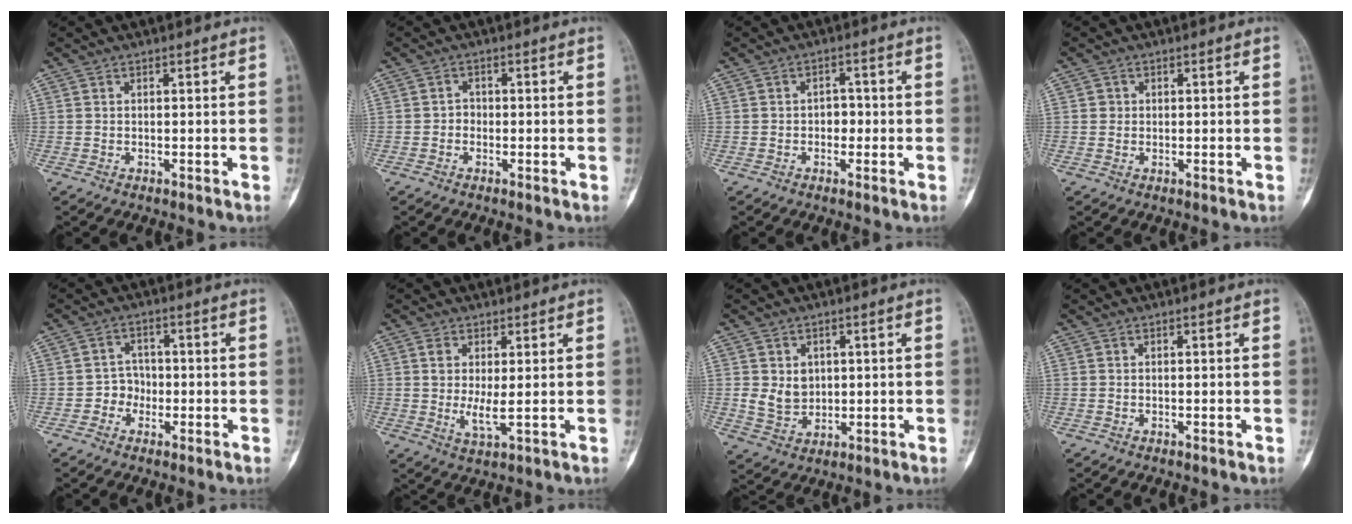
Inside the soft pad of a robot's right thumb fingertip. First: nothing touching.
{"total": 1.4, "force": [-0.5, 1.2, 0.5], "torque": [0.005, 0.007, -0.014]}
{"total": 2.6, "force": [-0.5, 2.0, 1.6], "torque": [0.001, 0.011, -0.014]}
{"total": 1.3, "force": [0.1, 1.2, 0.2], "torque": [0.008, 0.004, 0.000]}
{"total": 3.5, "force": [-1.2, 3.1, 1.0], "torque": [0.009, 0.014, -0.031]}
{"total": 4.5, "force": [0.4, 1.4, 4.2], "torque": [-0.087, -0.012, 0.009]}
{"total": 5.7, "force": [0.9, 4.7, 3.1], "torque": [-0.030, -0.010, 0.027]}
{"total": 0.0}